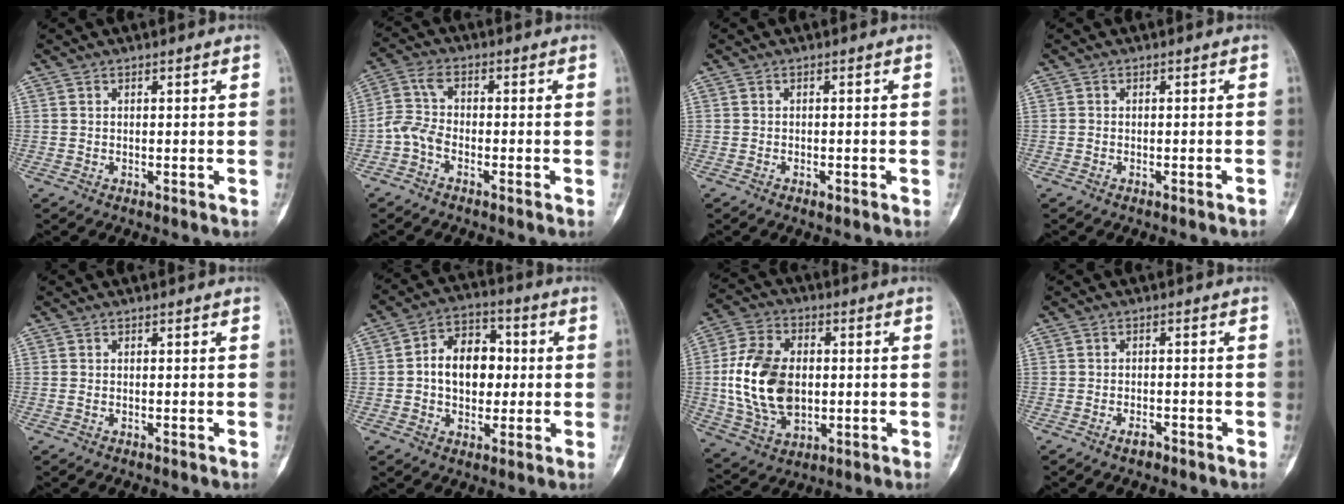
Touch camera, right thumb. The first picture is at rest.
{"total": 5.2, "force": [-2.3, 3.2, 3.4], "torque": [-0.074, 0.021, -0.057]}
{"total": 1.2, "force": [-0.8, 0.6, 0.6], "torque": [-0.007, 0.005, -0.010]}
{"total": 0.8, "force": [-0.7, 0.3, 0.3], "torque": [-0.007, 0.006, -0.009]}
{"total": 0.5, "force": [-0.2, 0.3, 0.4], "torque": [-0.013, 0.003, -0.005]}
{"total": 11.7, "force": [0.2, 8.4, 8.2], "torque": [-0.090, 0.023, -0.003]}
{"total": 17.2, "force": [-0.3, 11.4, 12.9], "torque": [-0.229, 0.006, 0.002]}
{"total": 2.2, "force": [-1.7, 1.1, 1.0], "torque": [-0.014, 0.010, -0.027]}